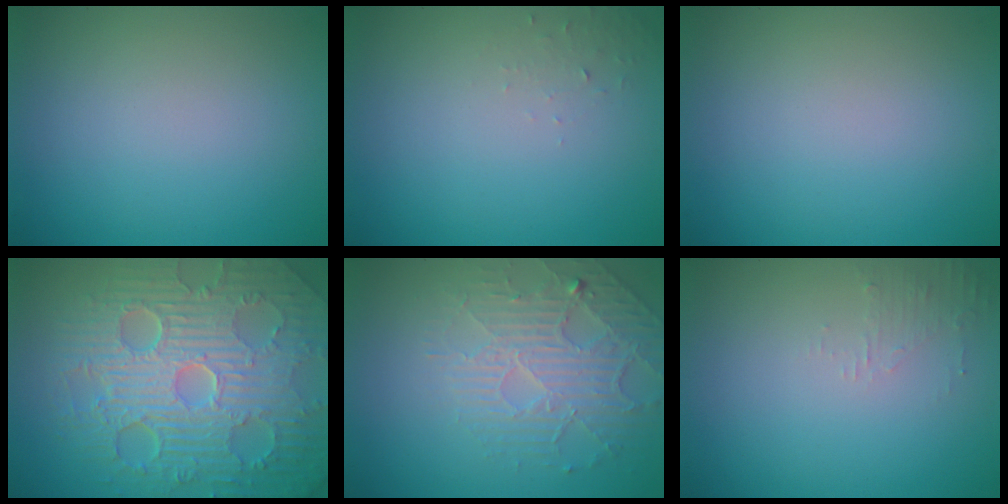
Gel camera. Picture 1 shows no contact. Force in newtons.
{"total": 1.0, "press": 0.9, "slide": 0.1}
{"total": 0.0}
{"total": 11.4, "press": 7.3, "slide": 8.7}
{"total": 4.6, "press": 3.5, "slide": 3.1}
{"total": 1.3, "press": 1.2, "slide": 0.3}